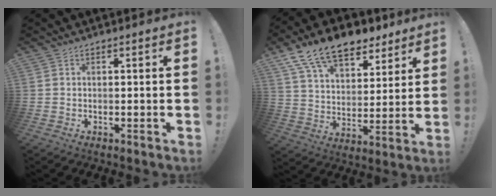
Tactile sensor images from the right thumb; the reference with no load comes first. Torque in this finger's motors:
{"motor_torque": [0.03, 1.05, 1.22, 0.81, 0.19]}